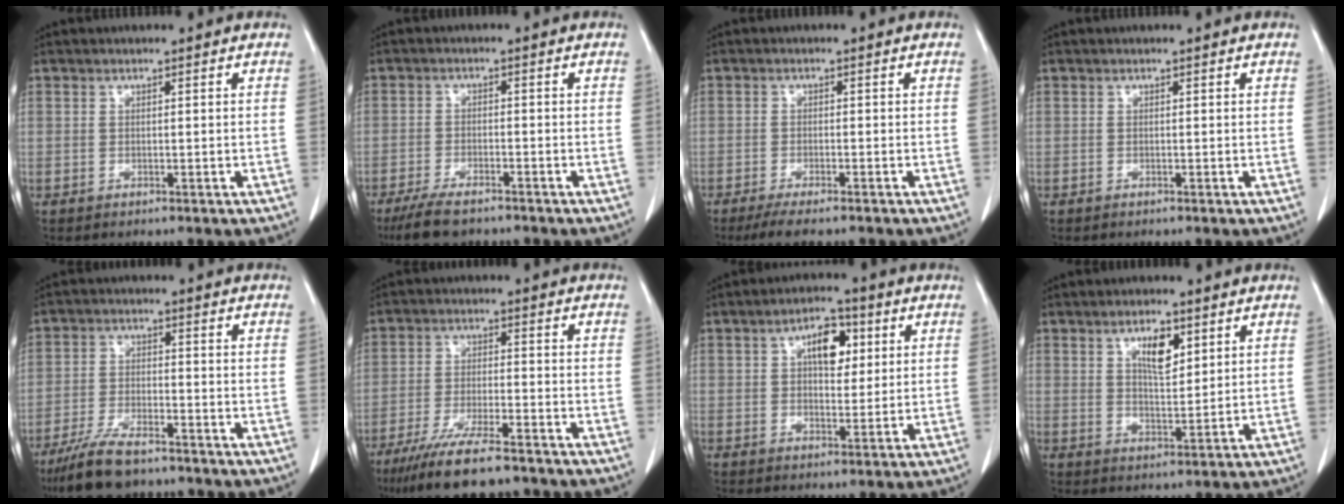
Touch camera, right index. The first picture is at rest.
{"total": 7.0, "force": [-5.6, 1.8, 3.7], "torque": [-0.068, -0.015, -0.097]}
{"total": 5.7, "force": [-4.6, 0.7, 3.3], "torque": [-0.049, -0.012, -0.073]}
{"total": 0.0}
{"total": 9.6, "force": [-7.6, 2.4, 5.3], "torque": [-0.103, -0.023, -0.136]}
{"total": 12.1, "force": [-9.6, 1.8, 7.1], "torque": [-0.121, -0.029, -0.159]}
{"total": 6.6, "force": [2.1, 3.3, 5.3], "torque": [-0.085, 0.015, 0.035]}
{"total": 5.5, "force": [2.6, 1.9, 4.5], "torque": [-0.080, -0.002, 0.048]}